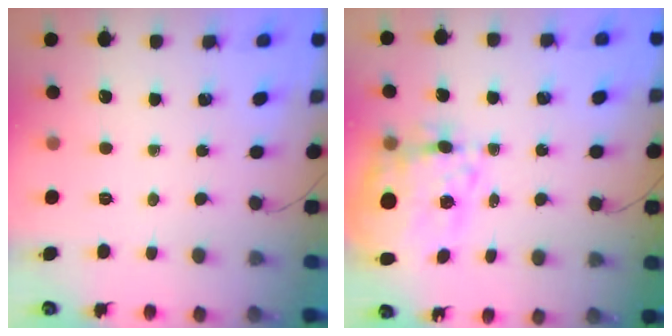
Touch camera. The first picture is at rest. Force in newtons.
{"total": 13.5, "press": 12.7, "slide": 4.5}